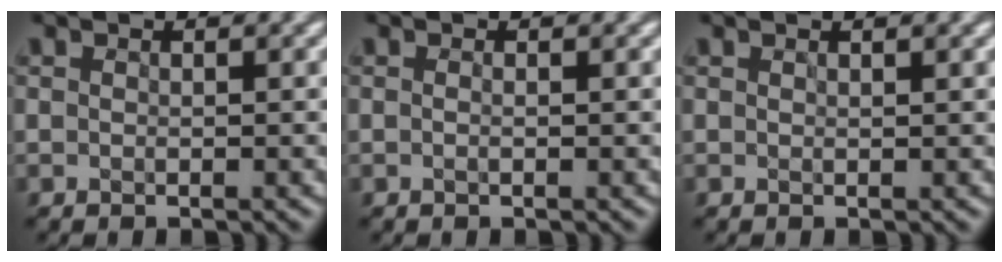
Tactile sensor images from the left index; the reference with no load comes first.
{"total": 0.0}
{"total": 0.6, "force": [0.6, -0.1, 0.1], "torque": [0.001, 0.005, 0.007]}